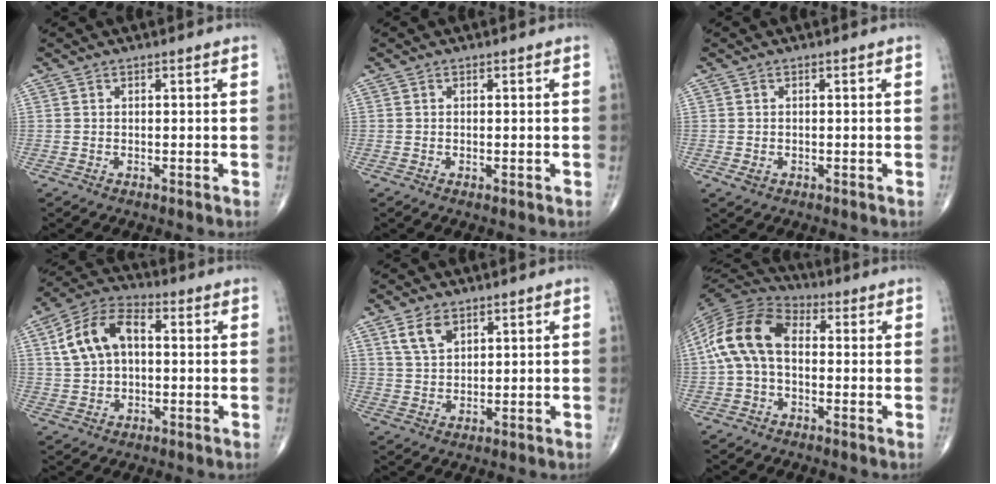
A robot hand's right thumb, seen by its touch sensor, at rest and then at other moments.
{"total": 0.6, "force": [-0.2, 0.2, 0.5], "torque": [-0.013, -0.004, -0.004]}
{"total": 1.3, "force": [-0.4, 1.0, 0.8], "torque": [-0.015, 0.002, -0.003]}
{"total": 11.8, "force": [2.0, 7.3, 9.1], "torque": [-0.166, 0.028, 0.029]}
{"total": 5.2, "force": [2.9, 3.0, 3.1], "torque": [-0.049, -0.013, 0.060]}
{"total": 13.3, "force": [0.2, 8.4, 10.3], "torque": [-0.200, 0.034, -0.009]}